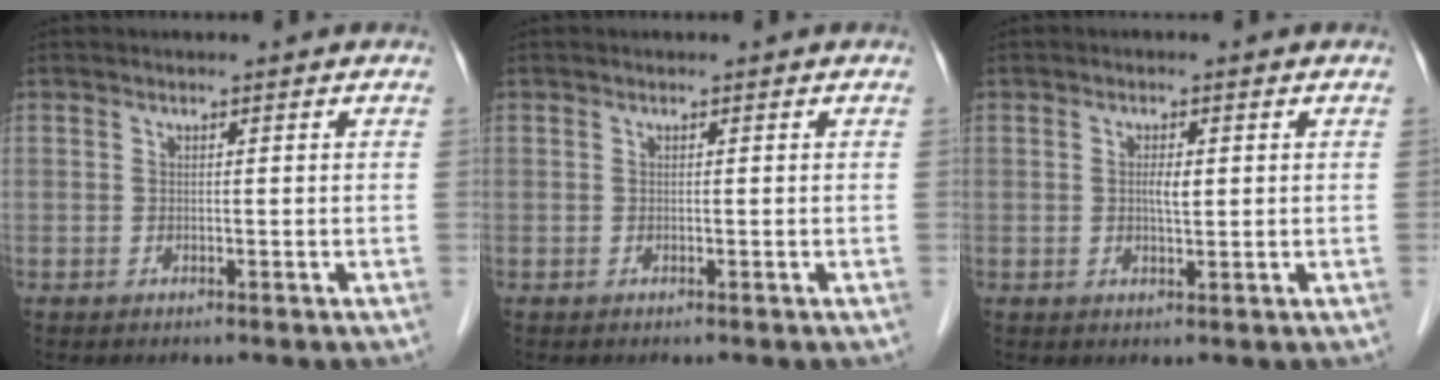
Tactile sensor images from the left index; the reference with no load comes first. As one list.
[{"total": 0.0}, {"total": 2.1, "force": [0.2, 0.6, 2.0], "torque": [-0.038, -0.002, 0.005]}]